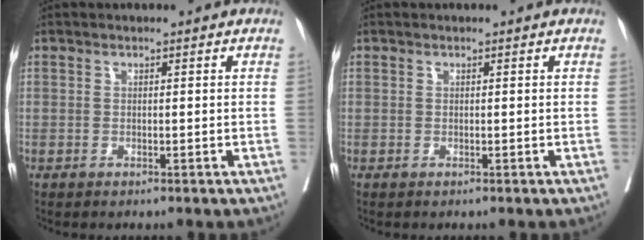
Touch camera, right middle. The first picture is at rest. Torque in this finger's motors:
{"motor_torque": [-0.86, 0.16, -0.11, -0.06]}